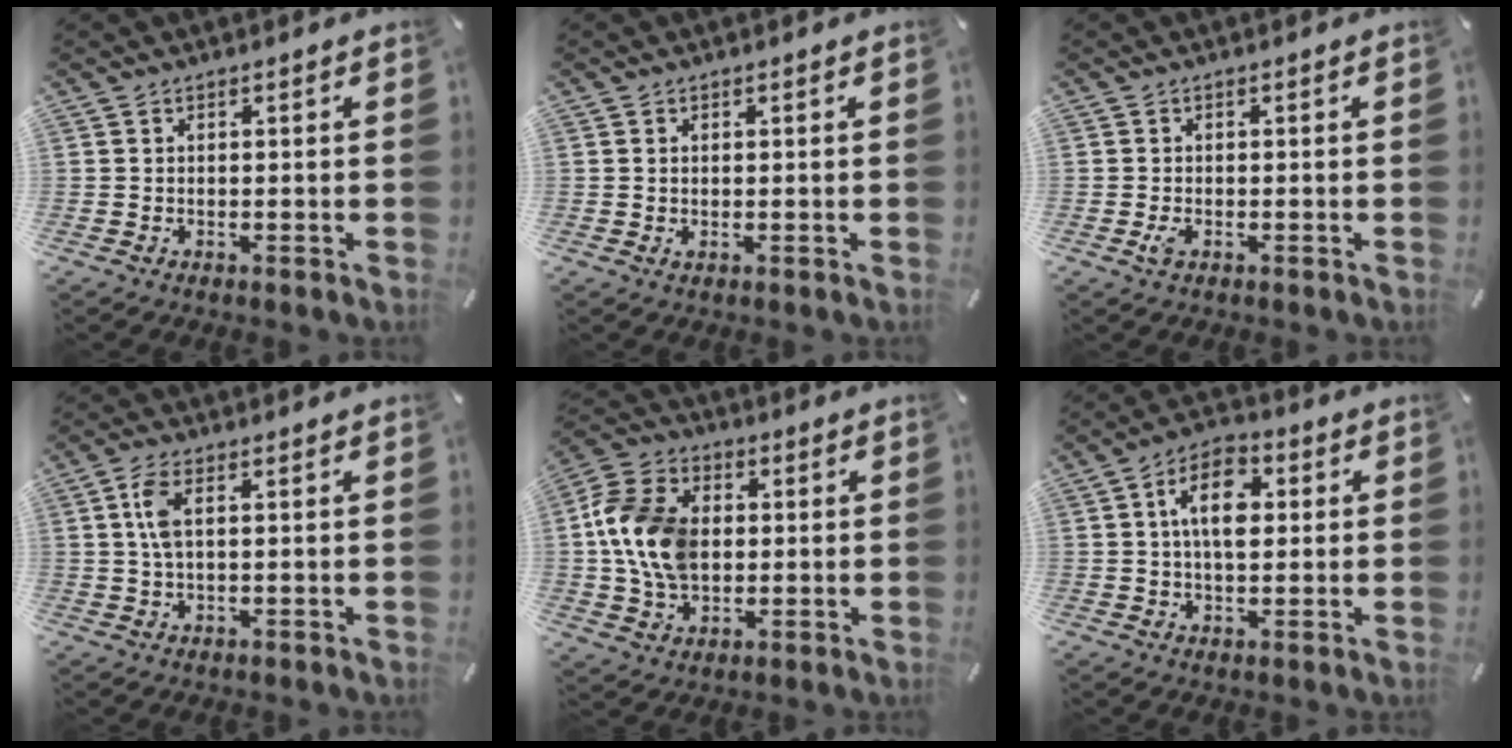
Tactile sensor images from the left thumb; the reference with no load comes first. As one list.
[{"total": 0.7, "force": [0.0, 0.4, 0.6], "torque": [-0.010, 0.001, 0.000]}, {"total": 1.8, "force": [-0.7, 0.9, 1.4], "torque": [-0.038, -0.006, -0.016]}, {"total": 5.2, "force": [1.0, 2.2, 4.6], "torque": [-0.108, 0.005, 0.011]}, {"total": 13.8, "force": [0.6, 10.6, 8.8], "torque": [-0.188, 0.016, 0.012]}, {"total": 10.2, "force": [1.4, 6.3, 7.9], "torque": [-0.141, 0.007, 0.022]}]